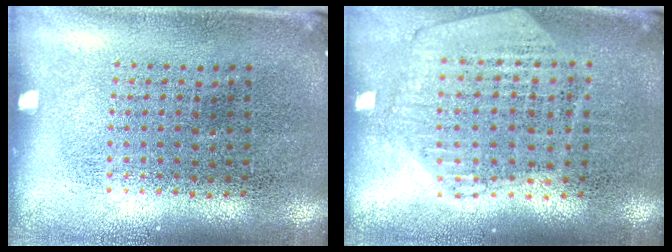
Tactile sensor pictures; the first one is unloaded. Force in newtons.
{"total": 0.6, "press": 0.6, "slide": 0.1}